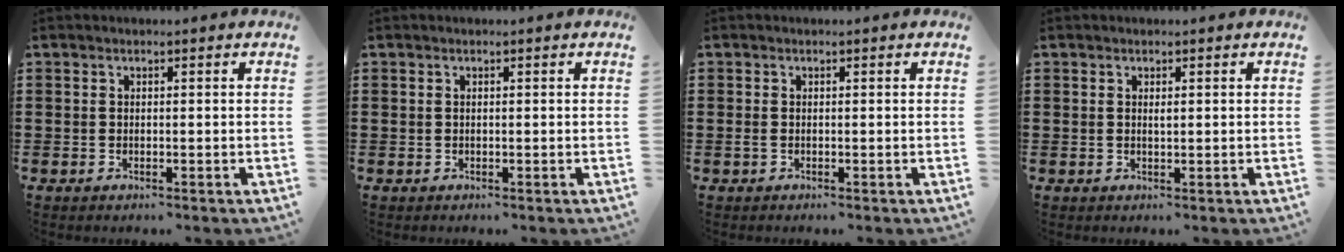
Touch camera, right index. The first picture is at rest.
{"total": 0.0}
{"total": 0.7, "force": [-0.3, 0.3, 0.5], "torque": [-0.019, -0.006, -0.008]}
{"total": 0.7, "force": [0.2, 0.1, 0.7], "torque": [-0.013, -0.001, 0.003]}